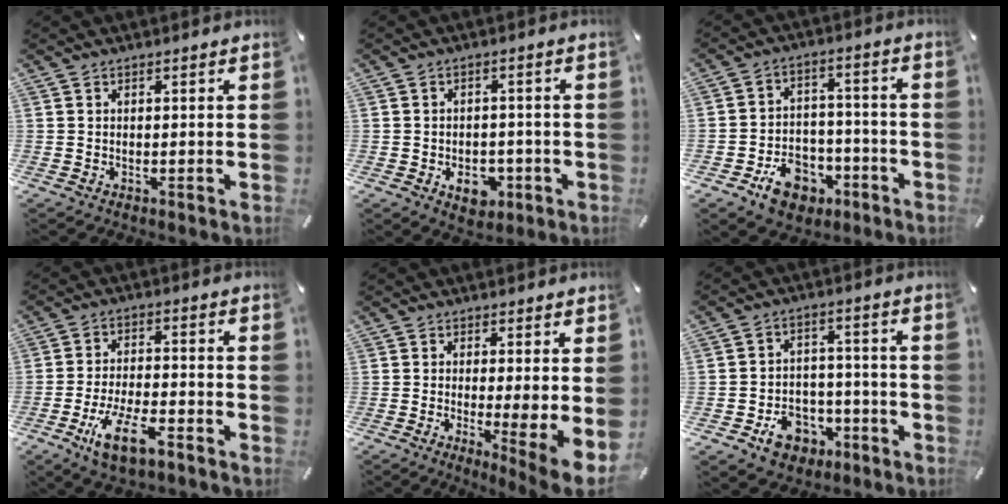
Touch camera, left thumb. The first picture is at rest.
{"total": 6.3, "force": [-2.4, 4.6, 3.6], "torque": [-0.044, 0.008, -0.040]}
{"total": 11.1, "force": [-5.7, 8.3, 4.7], "torque": [-0.065, 0.050, -0.094]}
{"total": 10.8, "force": [-5.8, 4.2, 8.1], "torque": [-0.167, 0.017, -0.106]}
{"total": 6.2, "force": [-0.3, 0.3, 6.2], "torque": [-0.087, -0.030, -0.001]}
{"total": 9.1, "force": [-4.0, 7.4, 3.4], "torque": [-0.055, 0.034, -0.063]}